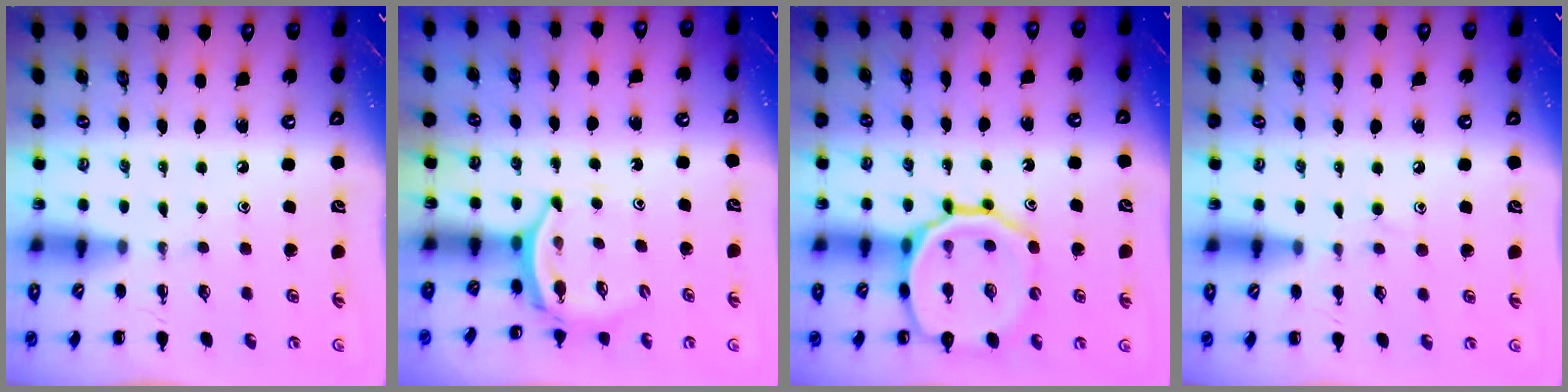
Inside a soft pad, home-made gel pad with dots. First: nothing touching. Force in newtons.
{"total": 4.3, "press": 4.3, "slide": 0.2}
{"total": 17.3, "press": 17.1, "slide": 2.8}
{"total": 6.6, "press": 6.3, "slide": 2.1}